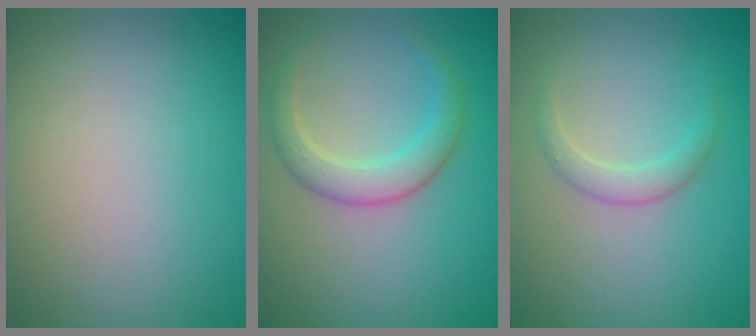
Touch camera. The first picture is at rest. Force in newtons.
{"total": 2.9, "press": 2.9, "slide": 0.3}
{"total": 1.6, "press": 1.6, "slide": 0.0}